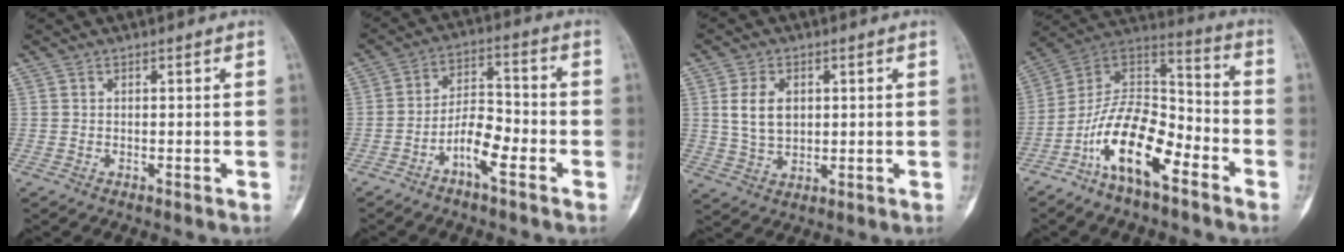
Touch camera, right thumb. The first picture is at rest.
{"total": 8.0, "force": [-4.0, 3.0, 6.3], "torque": [-0.101, 0.038, -0.076]}
{"total": 7.1, "force": [1.5, 4.9, 5.0], "torque": [-0.081, -0.005, 0.035]}
{"total": 16.4, "force": [-8.5, 7.2, 12.0], "torque": [-0.199, 0.079, -0.163]}